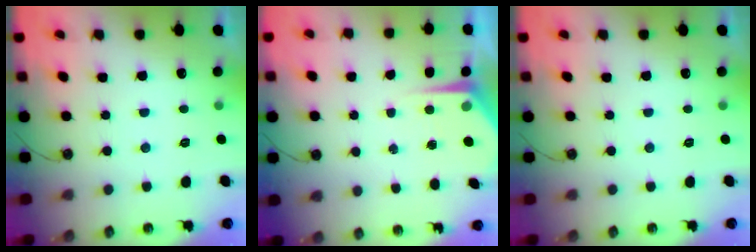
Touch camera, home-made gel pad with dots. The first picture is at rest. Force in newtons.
{"total": 6.0, "press": 5.9, "slide": 0.4}
{"total": 0.0}